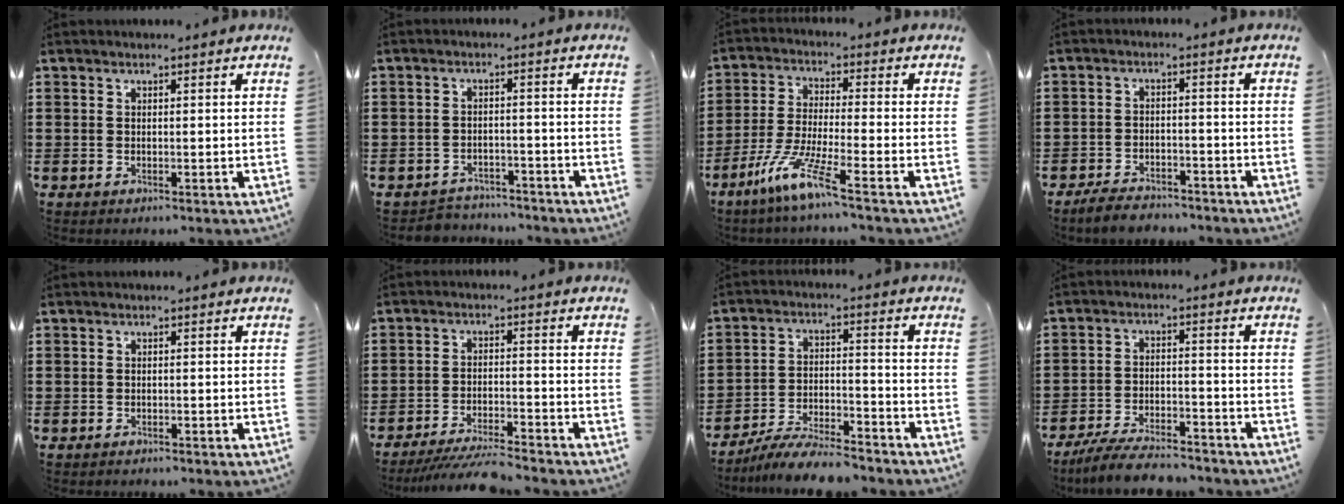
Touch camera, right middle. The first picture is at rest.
{"total": 2.8, "force": [-2.8, 0.5, -0.2], "torque": [-0.007, -0.002, -0.061]}
{"total": 8.3, "force": [-5.6, 0.3, 6.2], "torque": [-0.140, -0.017, -0.108]}
{"total": 3.7, "force": [-3.6, 0.7, 0.4], "torque": [-0.012, 0.005, -0.074]}
{"total": 0.6, "force": [-0.6, 0.1, 0.0], "torque": [-0.001, 0.000, -0.013]}
{"total": 5.6, "force": [-5.2, 0.1, 1.9], "torque": [-0.045, -0.013, -0.103]}
{"total": 7.6, "force": [-7.2, 0.6, 2.5], "torque": [-0.044, 0.006, -0.136]}
{"total": 6.6, "force": [-6.0, 0.7, 2.4], "torque": [-0.056, -0.003, -0.116]}